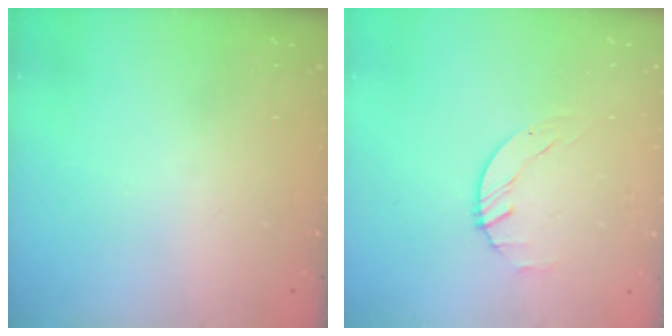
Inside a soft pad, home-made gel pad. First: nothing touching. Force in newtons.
{"total": 0.6, "press": 0.6, "slide": 0.1}